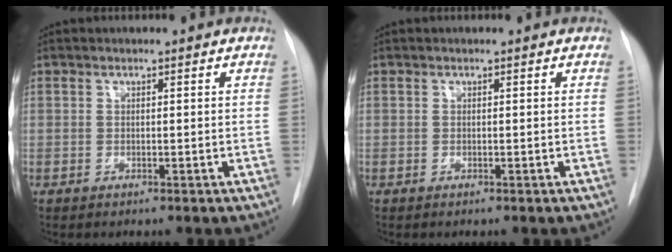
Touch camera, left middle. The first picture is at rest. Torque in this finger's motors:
{"motor_torque": [0.00, 0.00, -0.01, 0.00]}